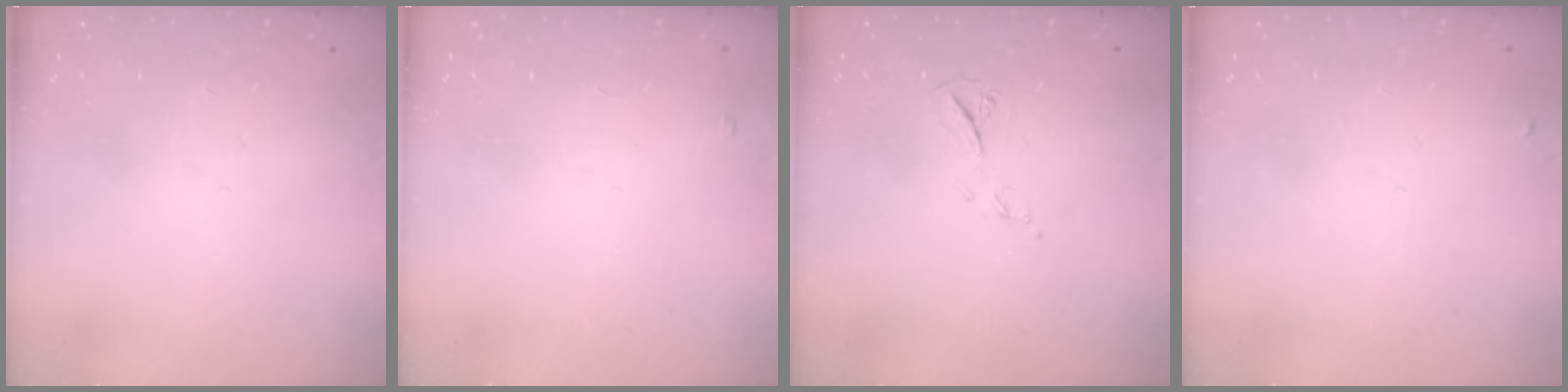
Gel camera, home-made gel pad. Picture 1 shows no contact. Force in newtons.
{"total": 4.0, "press": 4.0, "slide": 0.2}
{"total": 6.2, "press": 6.2, "slide": 0.7}
{"total": 3.9, "press": 3.8, "slide": 0.6}